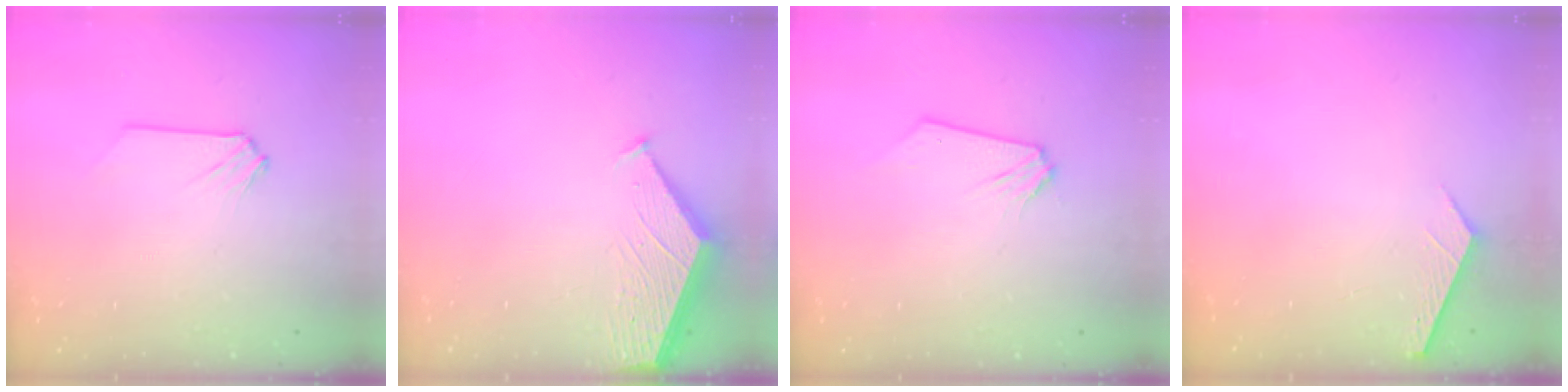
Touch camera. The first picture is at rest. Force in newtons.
{"total": 1.8, "press": 1.8, "slide": 0.2}
{"total": 0.0}
{"total": 2.8, "press": 2.8, "slide": 0.3}